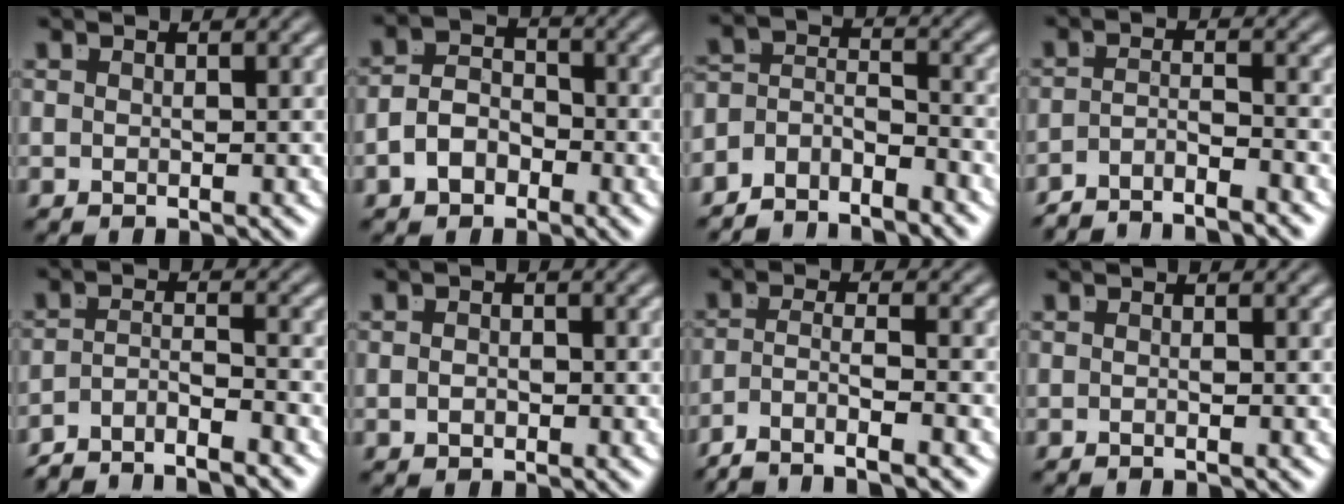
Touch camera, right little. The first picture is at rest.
{"total": 5.2, "force": [-2.1, 4.1, 2.4], "torque": [-0.038, -0.012, -0.036]}
{"total": 6.0, "force": [-2.5, 4.7, 2.7], "torque": [-0.047, -0.016, -0.055]}
{"total": 4.4, "force": [-4.2, 0.5, 1.2], "torque": [-0.012, -0.018, -0.065]}
{"total": 5.3, "force": [-4.6, 1.7, 1.9], "torque": [-0.029, -0.020, -0.075]}
{"total": 0.7, "force": [-0.6, -0.1, 0.4], "torque": [-0.010, -0.009, -0.004]}
{"total": 5.6, "force": [-4.4, 1.7, 3.0], "torque": [-0.061, -0.031, -0.061]}
{"total": 0.6, "force": [-0.5, -0.4, 0.2], "torque": [-0.002, 0.000, -0.008]}